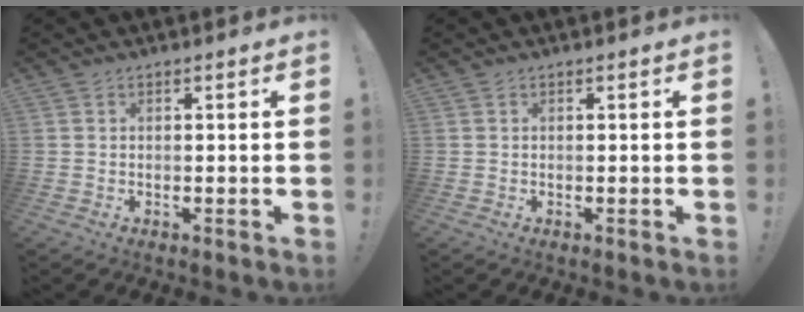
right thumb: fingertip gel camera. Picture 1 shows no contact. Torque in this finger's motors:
{"motor_torque": [0.00, 0.00, 0.00, 0.00, 0.00]}